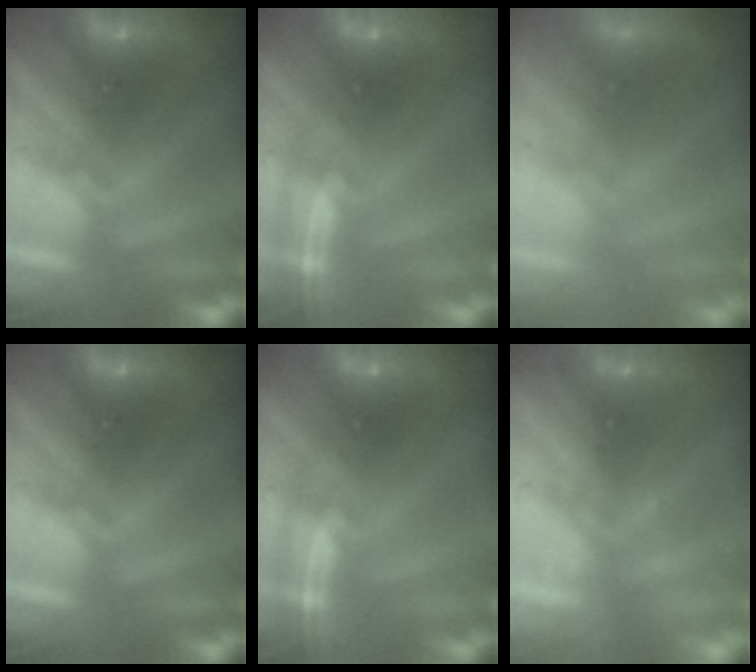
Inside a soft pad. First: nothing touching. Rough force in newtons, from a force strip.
{"total": 1.8}
{"total": 7.6}
{"total": 0.0}
{"total": 1.8}
{"total": 2.2}